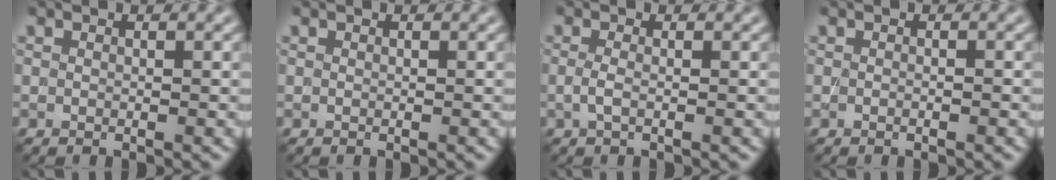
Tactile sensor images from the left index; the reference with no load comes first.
{"total": 0.0}
{"total": 1.0, "force": [-0.2, 0.3, 0.9], "torque": [-0.026, -0.004, -0.006]}
{"total": 1.3, "force": [0.2, 0.8, 1.0], "torque": [0.013, -0.004, -0.012]}